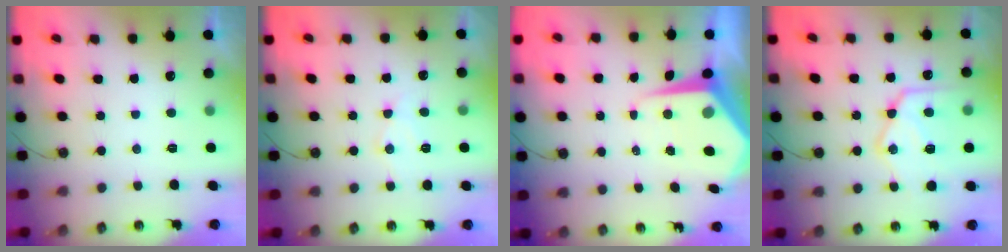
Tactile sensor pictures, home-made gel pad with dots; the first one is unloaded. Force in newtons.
{"total": 8.7, "press": 8.6, "slide": 0.8}
{"total": 9.3, "press": 9.3, "slide": 0.9}
{"total": 18.1, "press": 18.0, "slide": 1.8}